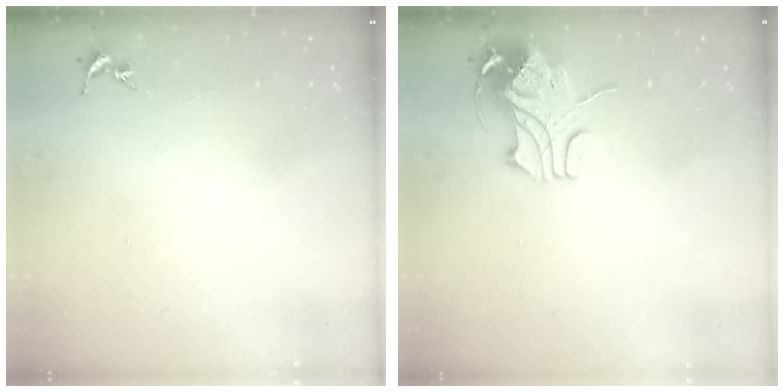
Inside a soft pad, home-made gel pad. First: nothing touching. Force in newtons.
{"total": 10.3, "press": 10.2, "slide": 0.9}